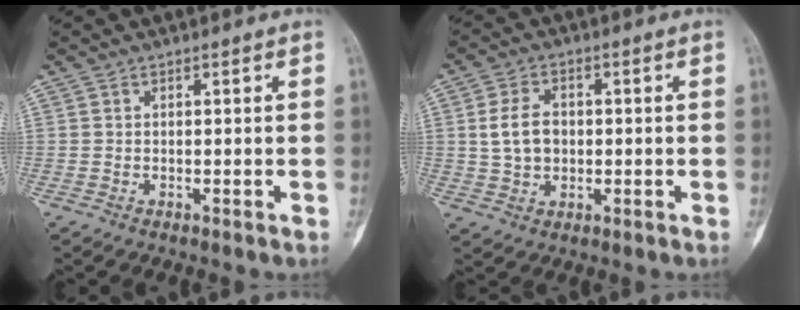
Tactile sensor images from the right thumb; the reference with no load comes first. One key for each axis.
{"total": 6.7, "fx": 0.4, "fy": 4.9, "fz": 4.6, "tx": -0.080, "ty": 0.007, "tz": 0.011}